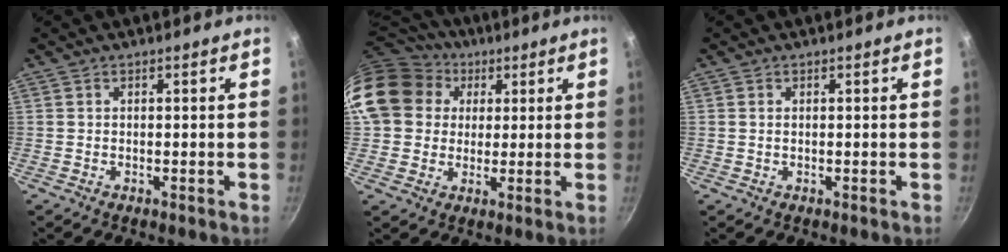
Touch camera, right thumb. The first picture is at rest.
{"total": 18.5, "force": [5.1, 15.8, 8.2], "torque": [-0.153, 0.031, 0.087]}
{"total": 0.6, "force": [0.2, 0.3, 0.5], "torque": [-0.010, 0.001, 0.002]}